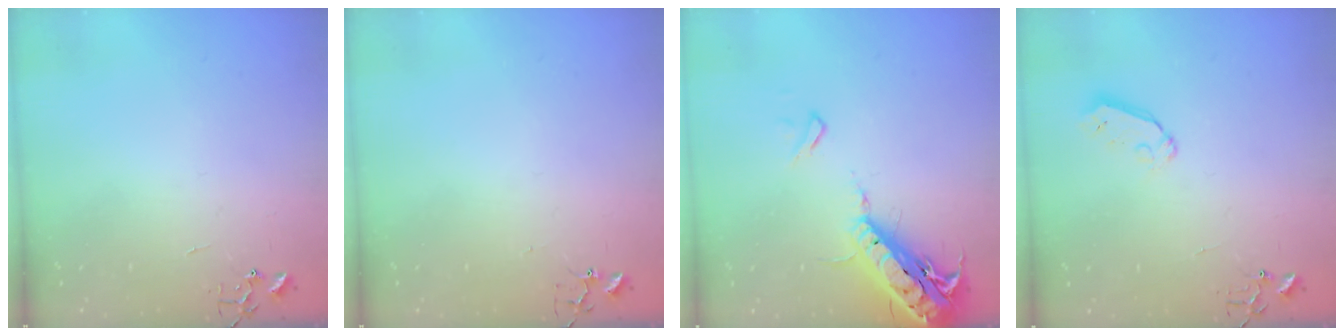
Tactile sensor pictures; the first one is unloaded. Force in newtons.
{"total": 3.9, "press": 3.9, "slide": 0.3}
{"total": 19.4, "press": 19.0, "slide": 4.2}
{"total": 5.2, "press": 5.1, "slide": 0.5}